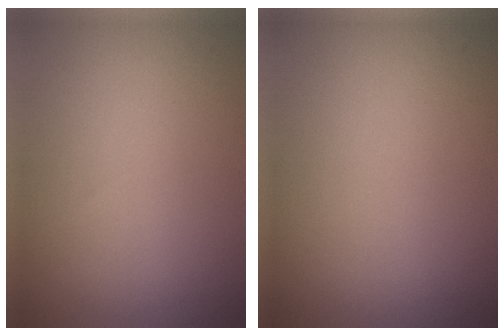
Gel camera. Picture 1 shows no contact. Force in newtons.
{"total": 0.0}